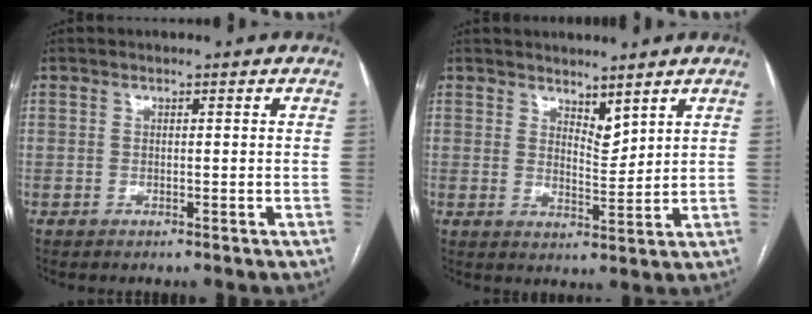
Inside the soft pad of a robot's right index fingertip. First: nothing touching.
{"total": 3.9, "force": [3.1, 1.3, 1.8], "torque": [-0.029, -0.010, 0.062]}